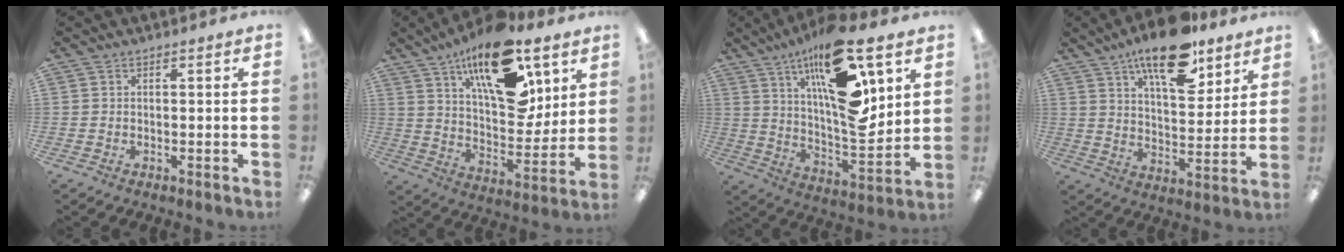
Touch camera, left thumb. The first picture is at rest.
{"total": 22.3, "force": [13.1, 10.4, 14.8], "torque": [-0.219, -0.073, 0.219]}
{"total": 22.3, "force": [11.8, 7.2, 17.5], "torque": [-0.292, -0.074, 0.185]}
{"total": 16.6, "force": [11.5, 6.5, 10.0], "torque": [-0.148, -0.058, 0.191]}